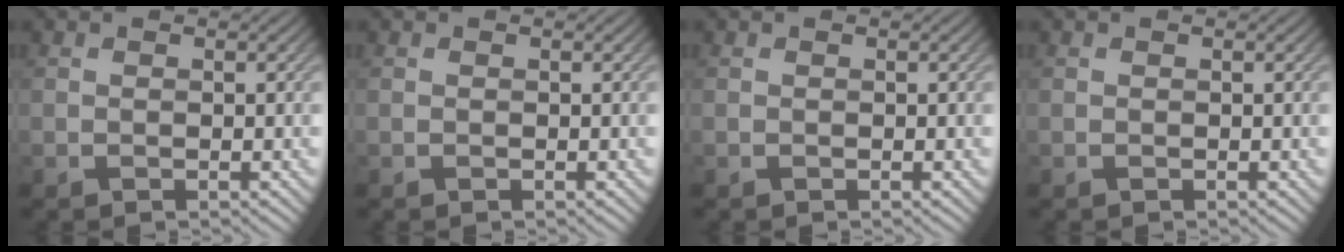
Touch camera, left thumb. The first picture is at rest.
{"total": 0.0}
{"total": 0.0}
{"total": 0.0}